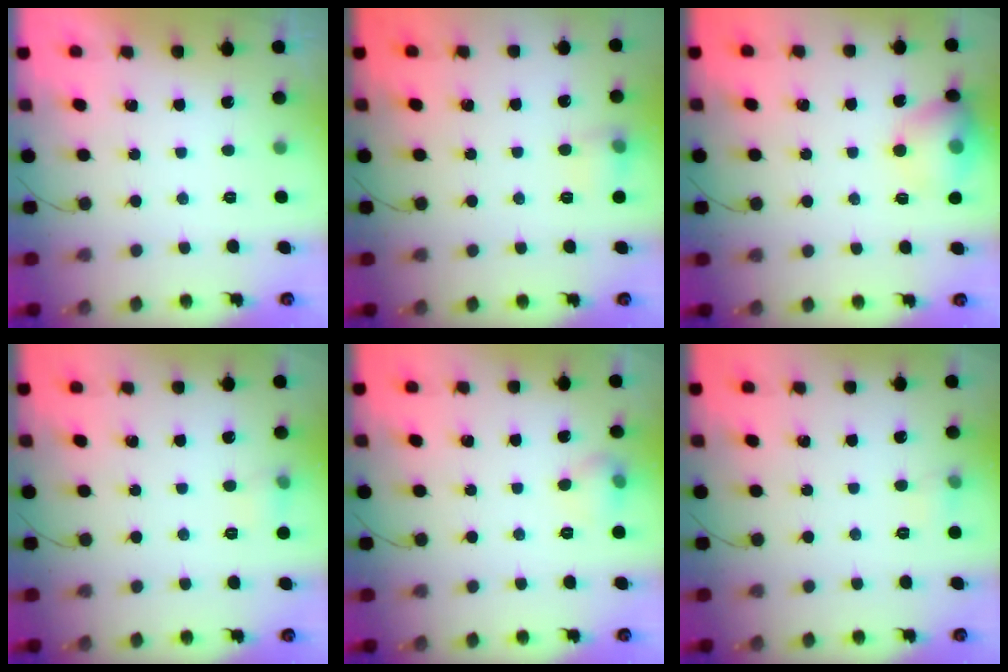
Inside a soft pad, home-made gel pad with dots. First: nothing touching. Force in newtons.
{"total": 7.1, "press": 7.0, "slide": 1.2}
{"total": 13.0, "press": 12.6, "slide": 3.3}
{"total": 5.6, "press": 5.3, "slide": 1.8}
{"total": 6.0, "press": 5.8, "slide": 1.8}
{"total": 4.1, "press": 4.0, "slide": 1.2}